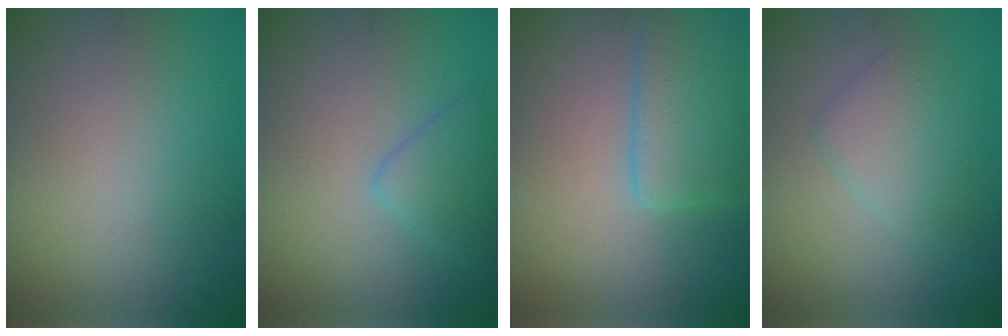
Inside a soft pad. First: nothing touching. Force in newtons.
{"total": 2.3, "press": 2.3, "slide": 0.2}
{"total": 4.6, "press": 4.6, "slide": 0.2}
{"total": 2.7, "press": 2.7, "slide": 0.0}